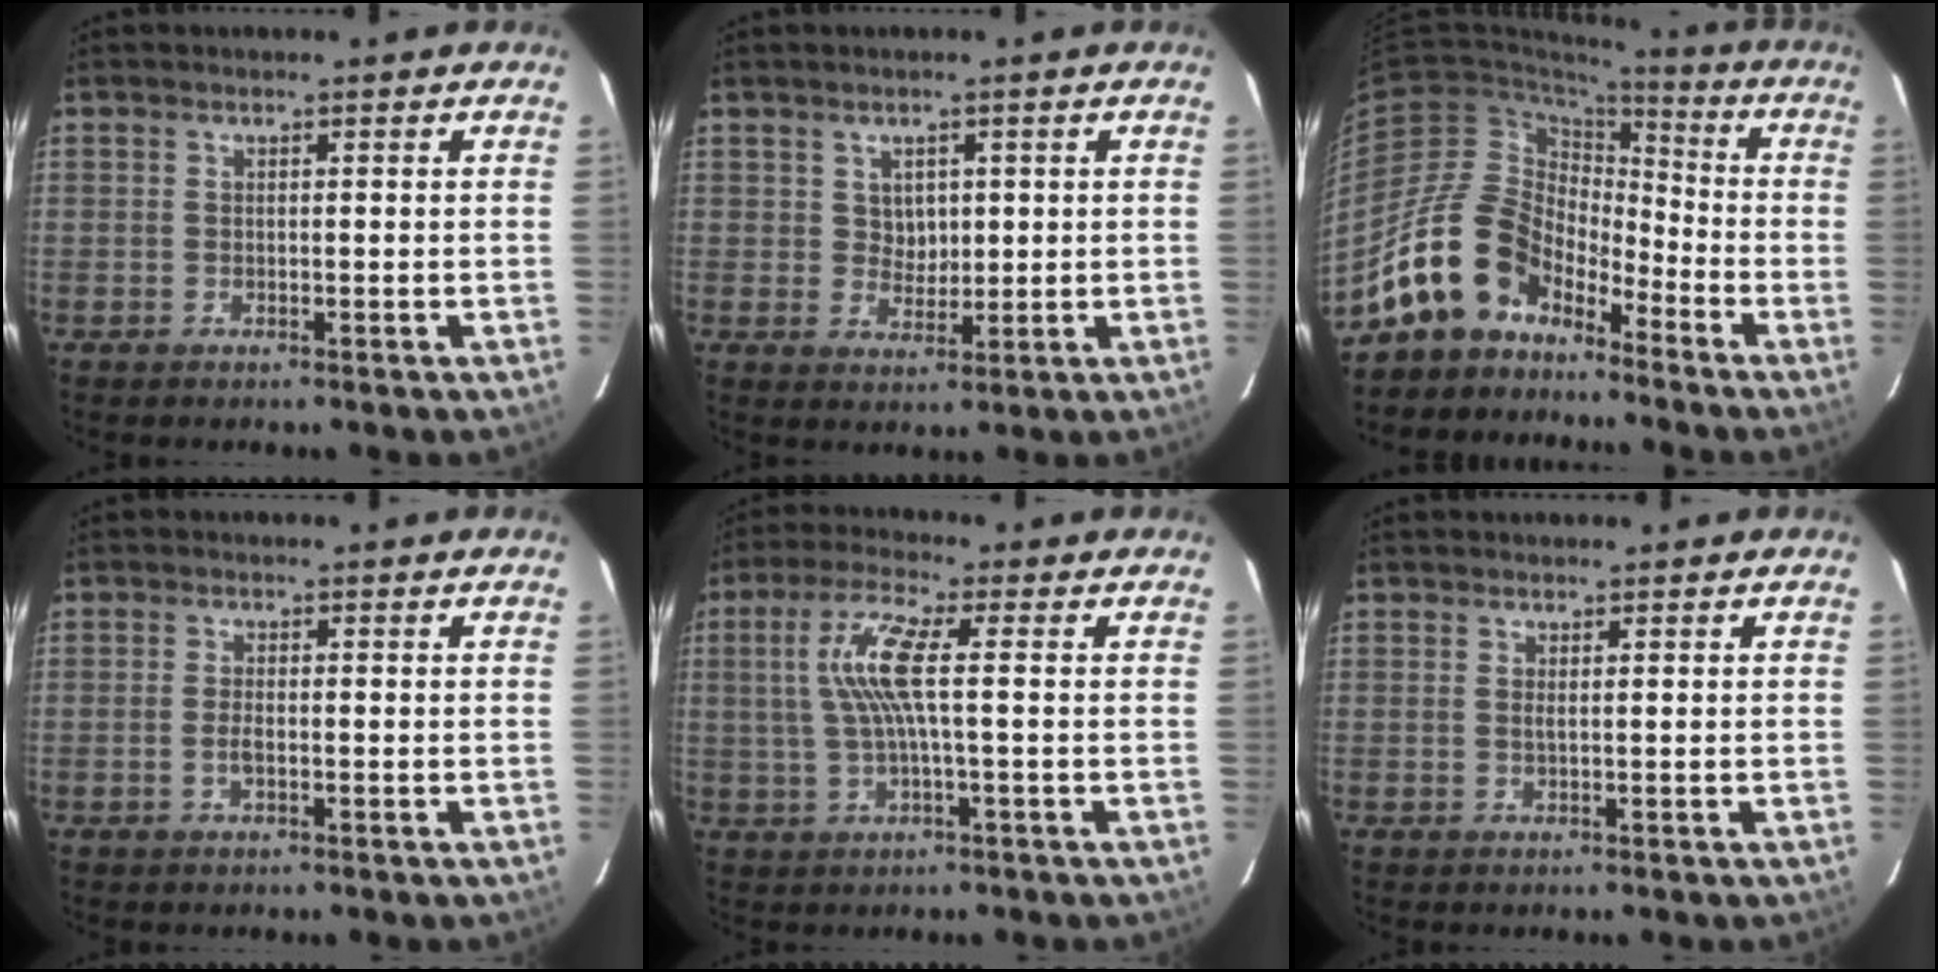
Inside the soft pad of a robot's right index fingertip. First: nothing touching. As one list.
[{"total": 3.5, "force": [1.0, 3.0, 1.5], "torque": [-0.020, 0.005, 0.020]}, {"total": 13.9, "force": [-10.0, 8.1, 5.1], "torque": [-0.100, 0.024, -0.178]}, {"total": 2.0, "force": [-0.7, 0.7, 1.8], "torque": [-0.039, 0.000, -0.014]}, {"total": 8.2, "force": [0.6, 0.4, 8.1], "torque": [-0.161, 0.005, 0.016]}, {"total": 0.6, "force": [0.2, -0.2, 0.5], "torque": [-0.013, -0.001, 0.003]}]